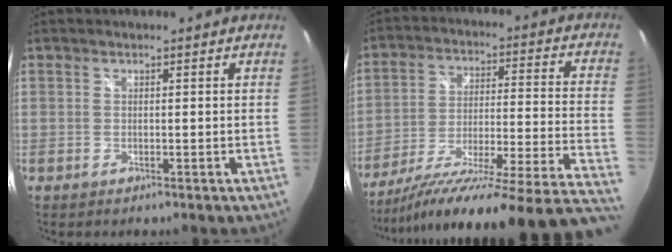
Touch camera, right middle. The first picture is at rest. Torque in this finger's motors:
{"motor_torque": [1.07, -1.07, 0.36, 0.13]}